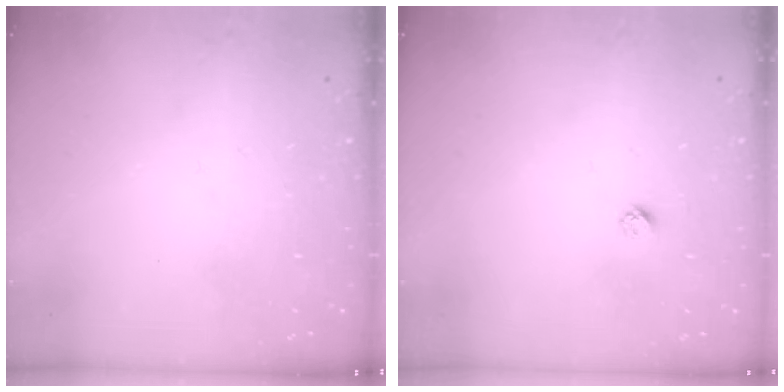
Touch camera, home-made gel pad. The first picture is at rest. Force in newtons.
{"total": 2.3, "press": 2.3, "slide": 0.2}